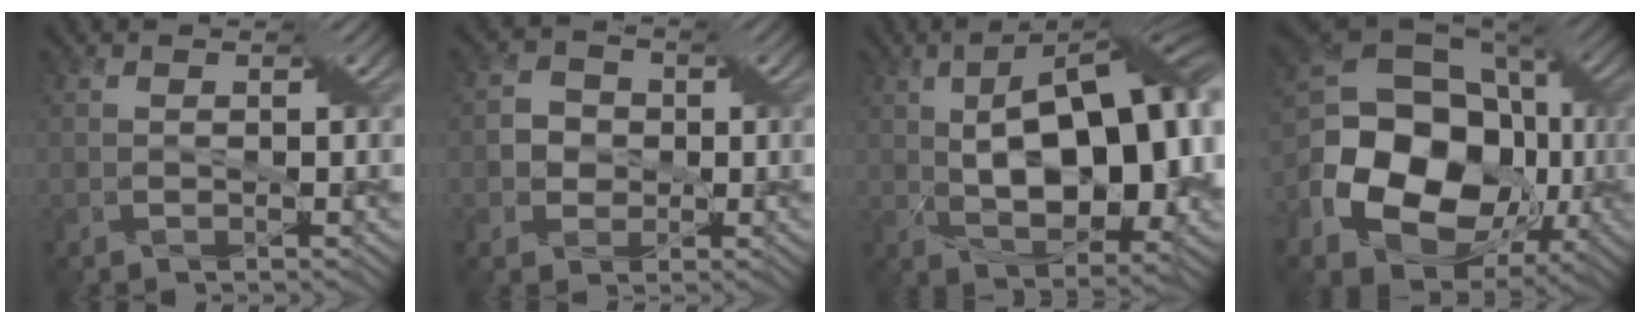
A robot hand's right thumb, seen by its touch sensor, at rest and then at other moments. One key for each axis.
{"total": 3.2, "fx": -0.2, "fy": 3.1, "fz": 1.0, "tx": -0.025, "ty": 0.003, "tz": -0.015}
{"total": 15.9, "fx": 1.5, "fy": 7.7, "fz": 13.9, "tx": -0.207, "ty": 0.014, "tz": 0.017}
{"total": 20.4, "fx": -3.8, "fy": 14.7, "fz": 13.6, "tx": -0.271, "ty": -0.032, "tz": -0.061}